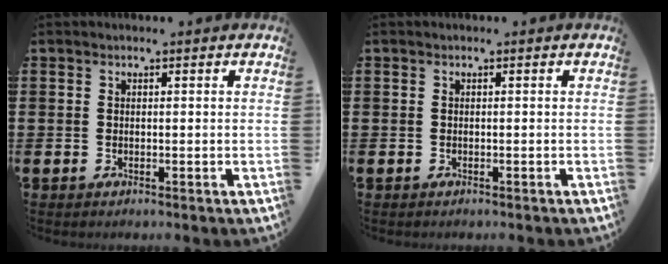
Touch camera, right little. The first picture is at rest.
{"total": 0.0}